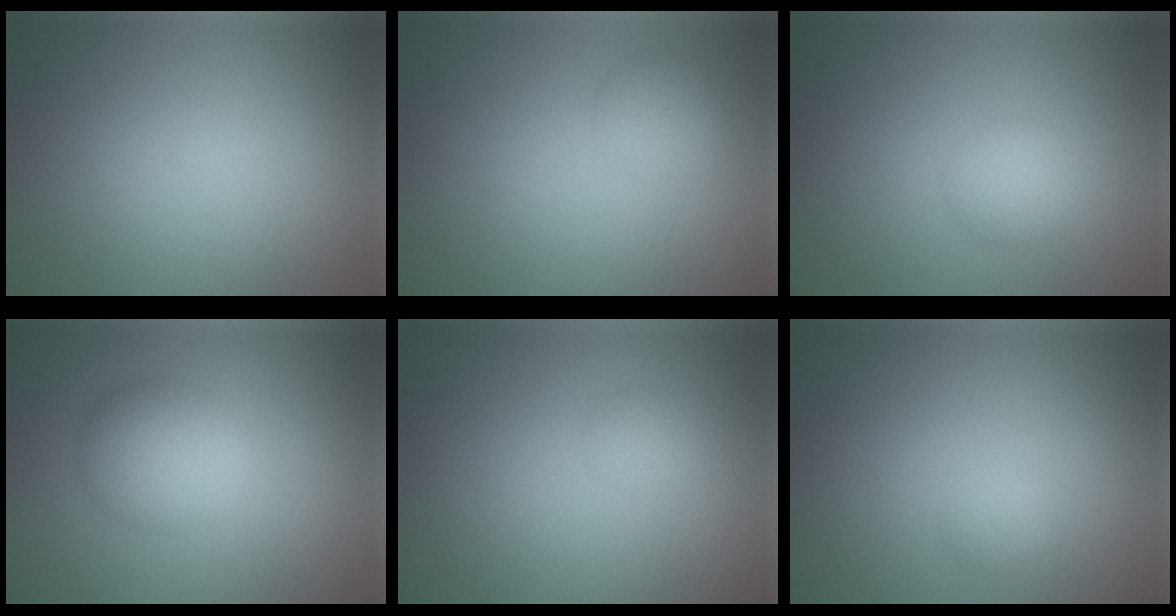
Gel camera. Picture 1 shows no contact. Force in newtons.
{"total": 2.0, "press": 2.0, "slide": 0.0}
{"total": 2.2, "press": 2.2, "slide": 0.1}
{"total": 4.1, "press": 4.1, "slide": 0.1}
{"total": 1.0, "press": 1.0, "slide": 0.0}
{"total": 1.0, "press": 1.0, "slide": 0.1}